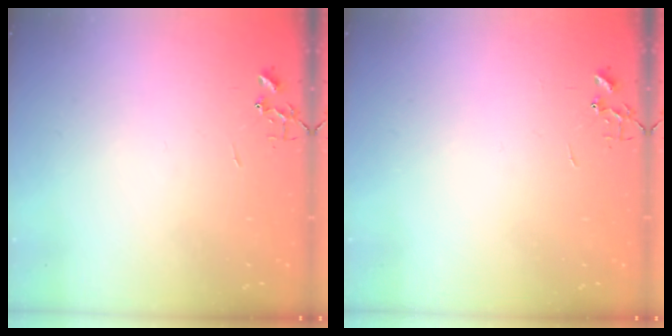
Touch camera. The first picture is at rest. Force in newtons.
{"total": 0.0}